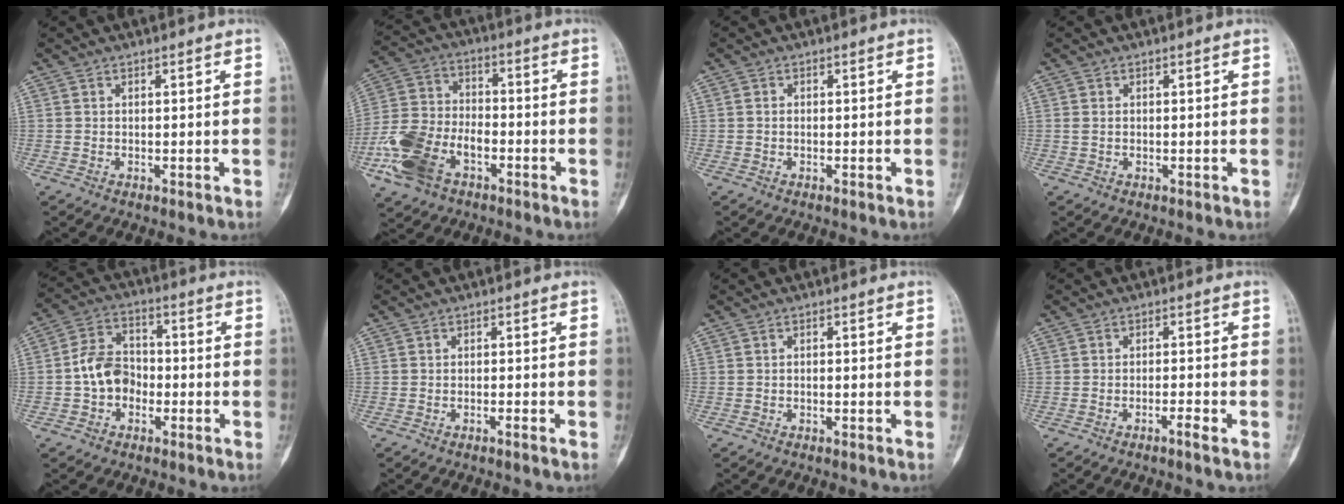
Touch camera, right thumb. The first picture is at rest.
{"total": 14.1, "force": [-6.3, 8.8, 9.0], "torque": [-0.183, 0.029, -0.124]}
{"total": 0.5, "force": [-0.2, 0.4, 0.3], "torque": [-0.005, -0.002, -0.008]}
{"total": 0.7, "force": [0.1, 0.5, 0.5], "torque": [-0.012, 0.002, 0.004]}
{"total": 8.4, "force": [-1.9, 6.5, 5.0], "torque": [-0.068, 0.036, -0.048]}
{"total": 1.0, "force": [-0.7, -0.1, 0.7], "torque": [-0.017, 0.002, -0.011]}
{"total": 0.5, "force": [-0.4, 0.1, 0.3], "torque": [-0.008, 0.005, -0.008]}
{"total": 2.1, "force": [-1.4, 0.0, 1.5], "torque": [-0.035, 0.005, -0.027]}